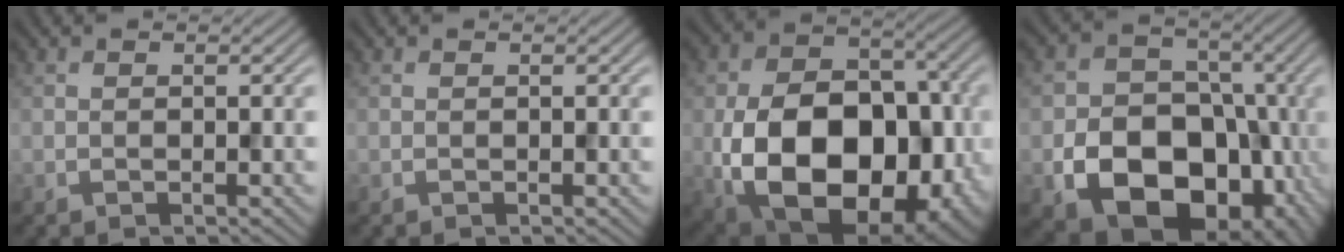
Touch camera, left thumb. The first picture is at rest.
{"total": 0.0}
{"total": 20.0, "force": [-5.2, 13.8, 13.6], "torque": [-0.235, -0.059, -0.059]}
{"total": 15.1, "force": [-5.2, 11.4, 8.4], "torque": [-0.130, -0.050, -0.102]}